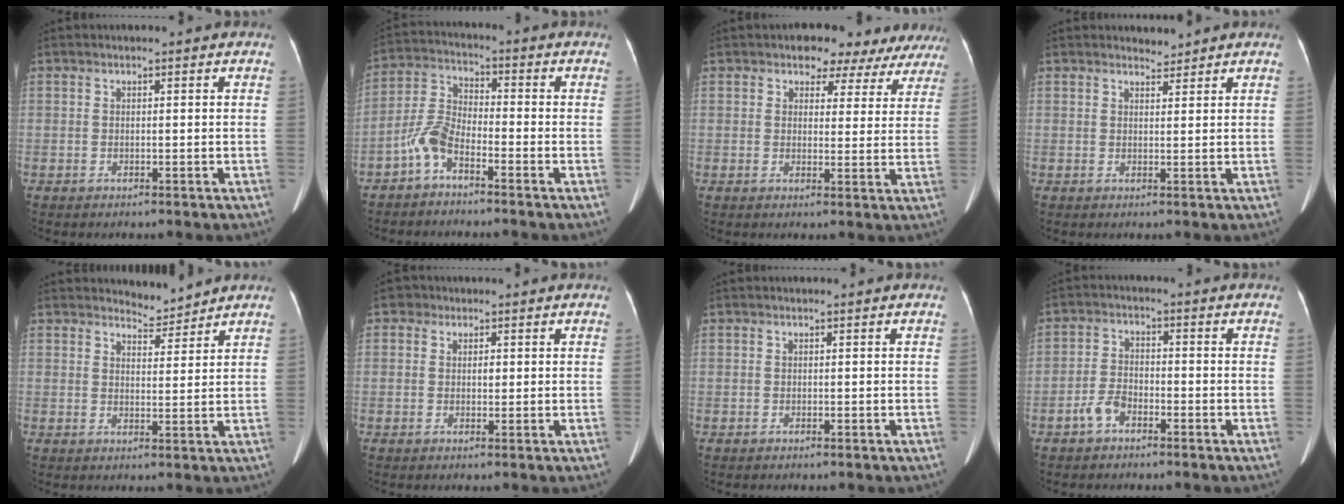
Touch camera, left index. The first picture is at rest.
{"total": 5.7, "force": [-3.9, 1.8, 3.7], "torque": [-0.096, 0.006, -0.085]}
{"total": 10.4, "force": [8.7, 5.2, 2.4], "torque": [0.007, 0.004, 0.075]}
{"total": 1.5, "force": [1.4, 0.3, -0.2], "torque": [-0.003, -0.002, 0.023]}
{"total": 3.2, "force": [3.2, 0.4, -0.4], "torque": [0.002, -0.005, 0.053]}
{"total": 2.4, "force": [0.7, 2.1, 1.1], "torque": [-0.017, 0.006, 0.008]}
{"total": 0.0}
{"total": 3.7, "force": [-2.6, 1.8, 2.0], "torque": [-0.050, 0.002, -0.048]}